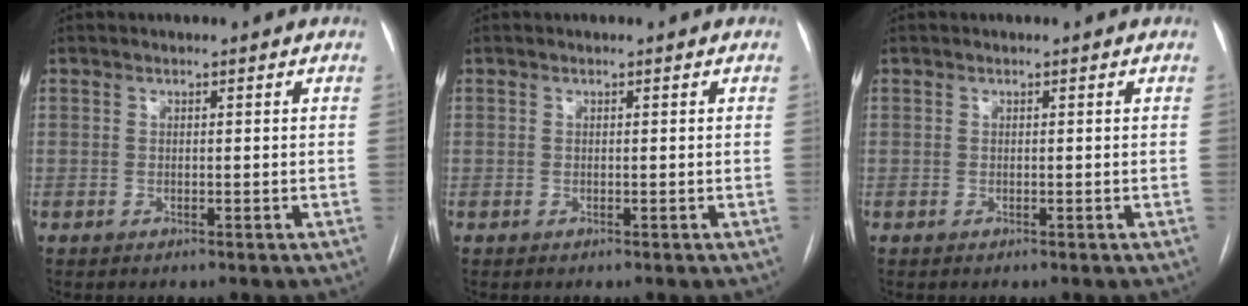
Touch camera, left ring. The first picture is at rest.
{"total": 0.0}
{"total": 0.0}